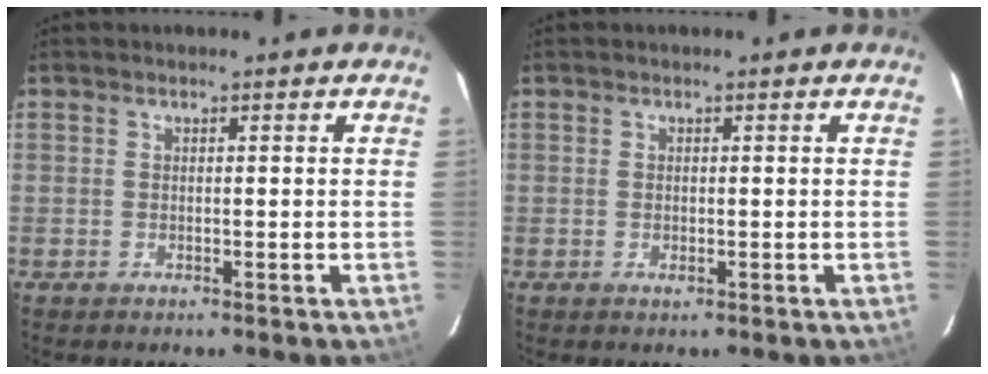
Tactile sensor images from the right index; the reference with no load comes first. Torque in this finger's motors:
{"motor_torque": [0.33, 0.08, 0.17, 0.02]}